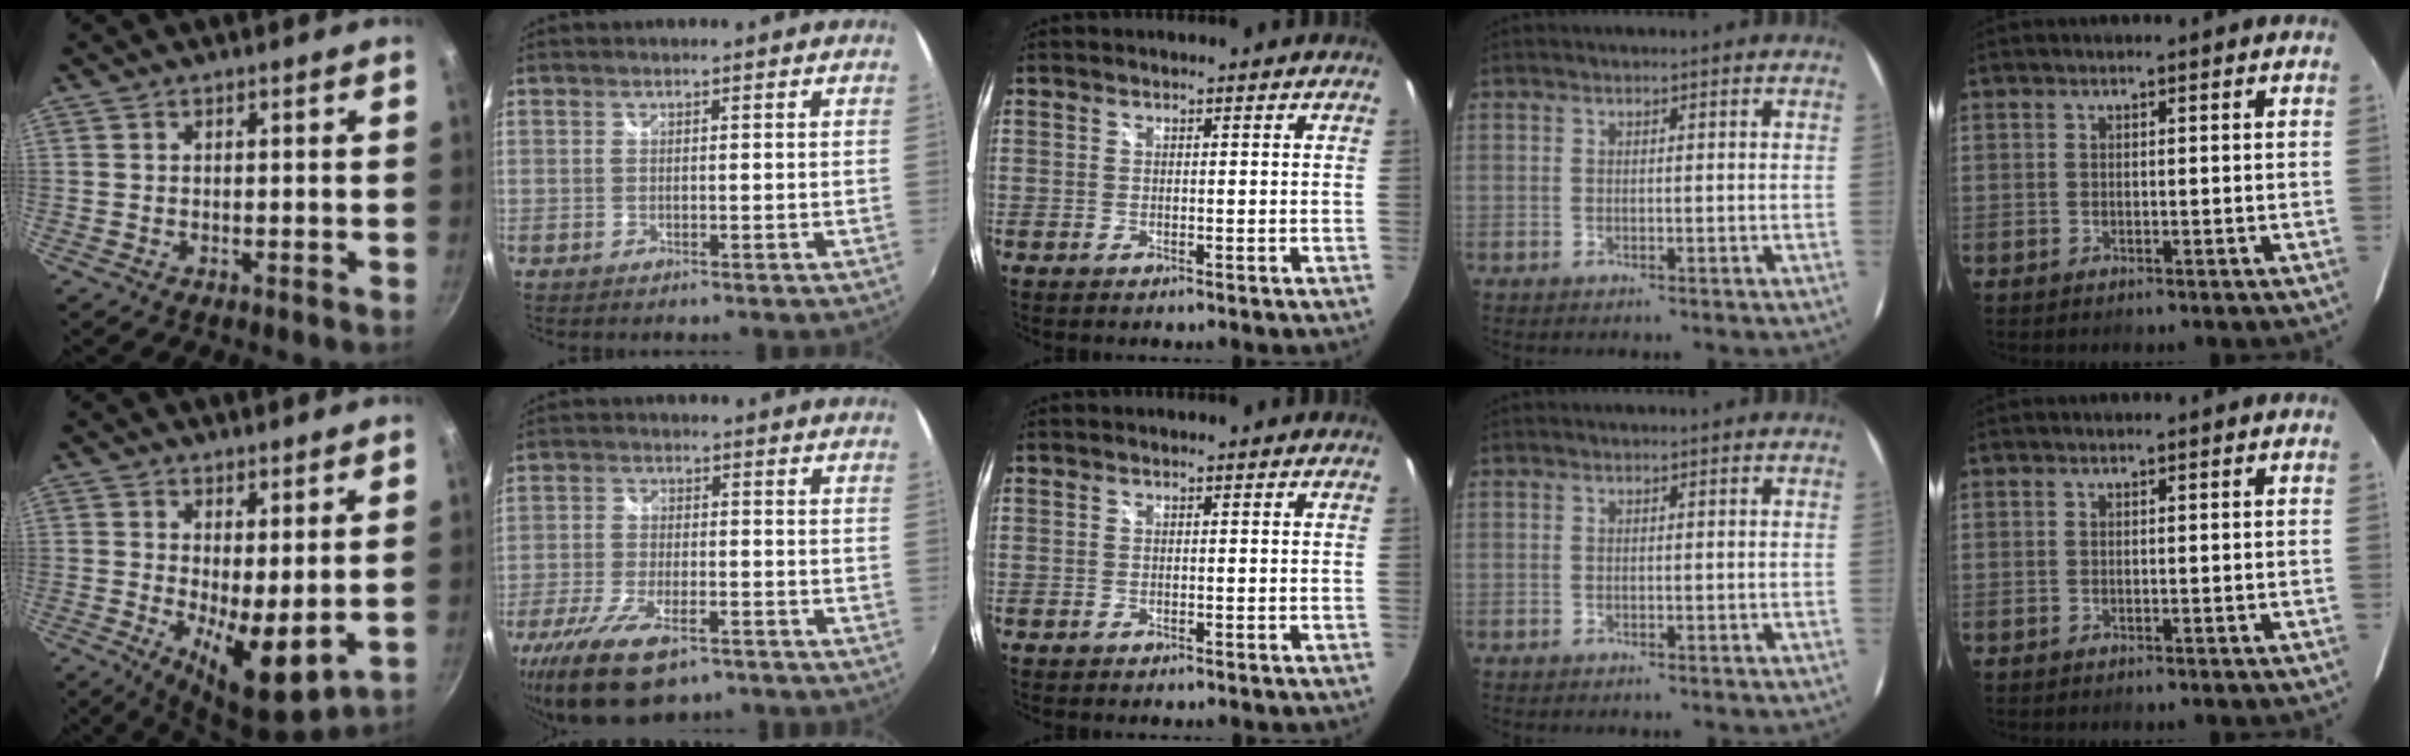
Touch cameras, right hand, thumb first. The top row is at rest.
{"thumb": {"total": 9.7, "force": [0.4, 3.4, 9.0], "torque": [-0.128, -0.027, 0.012]}, "index": {"total": 14.5, "force": [-9.4, 5.8, 9.3], "torque": [-0.211, -0.042, -0.168]}}